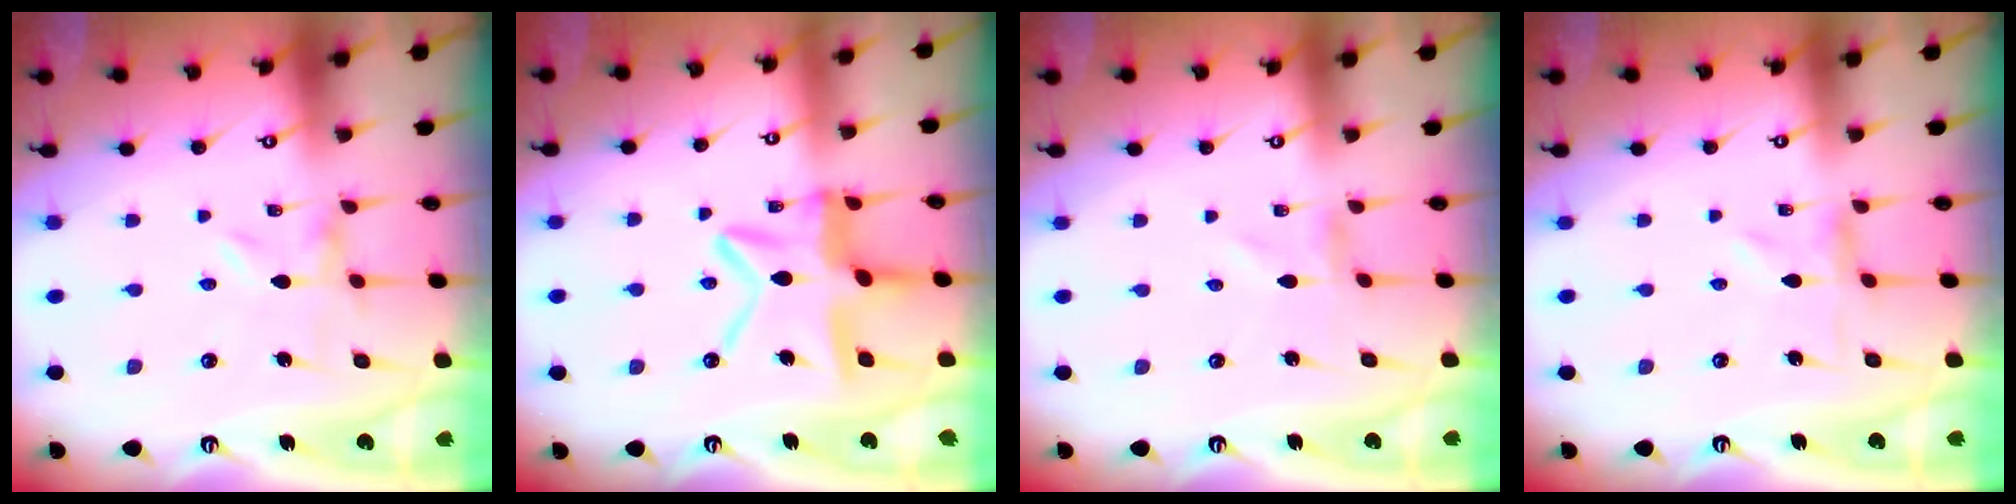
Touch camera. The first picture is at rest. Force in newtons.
{"total": 13.0, "press": 13.0, "slide": 1.4}
{"total": 0.8, "press": 0.8, "slide": 0.1}
{"total": 0.0}